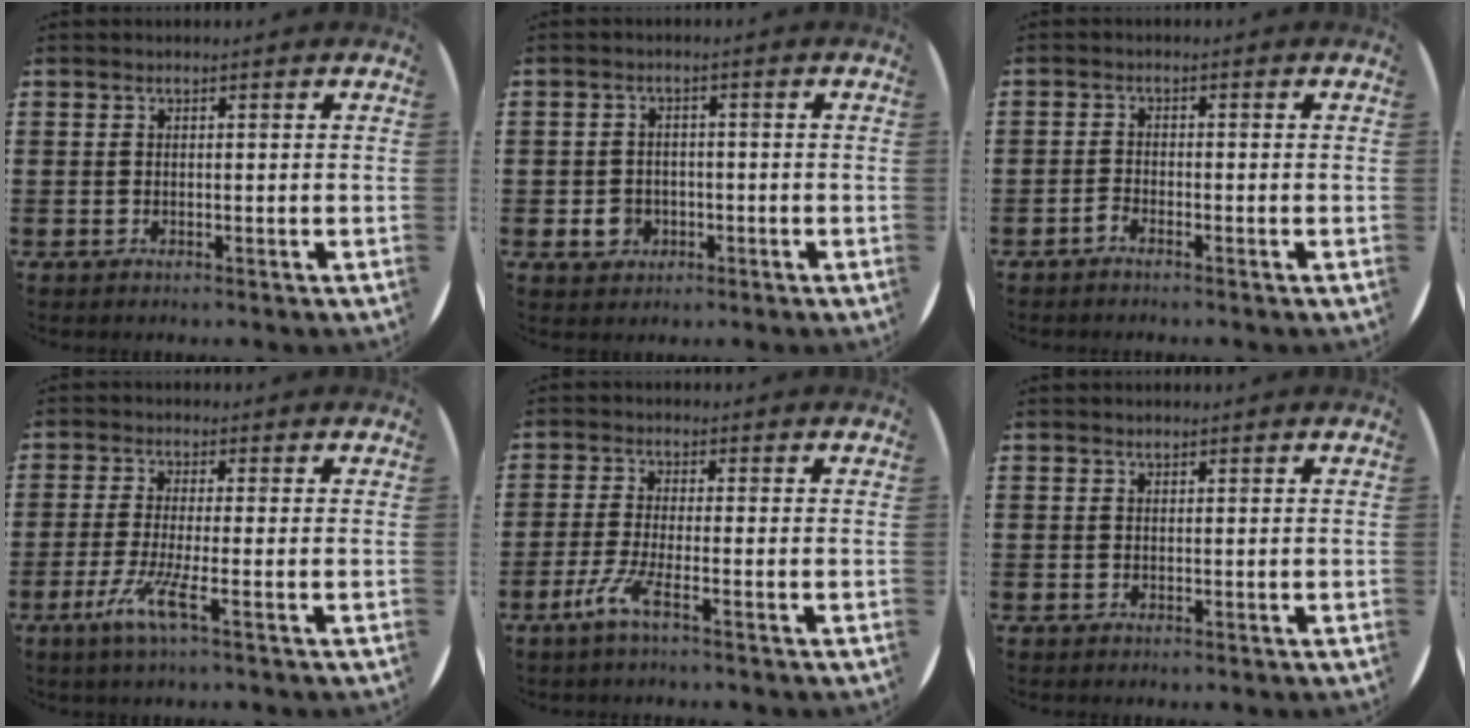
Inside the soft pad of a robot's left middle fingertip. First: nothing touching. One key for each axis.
{"total": 2.5, "fx": -0.8, "fy": 2.2, "fz": 1.0, "tx": -0.024, "ty": 0.004, "tz": -0.017}
{"total": 0.8, "fx": -0.8, "fy": 0.0, "fz": 0.2, "tx": -0.008, "ty": -0.001, "tz": -0.016}
{"total": 5.1, "fx": -1.8, "fy": -0.1, "fz": 4.8, "tx": -0.105, "ty": -0.017, "tz": -0.037}
{"total": 3.7, "fx": -1.8, "fy": -0.2, "fz": 3.2, "tx": -0.078, "ty": -0.015, "tz": -0.039}
{"total": 0.0}